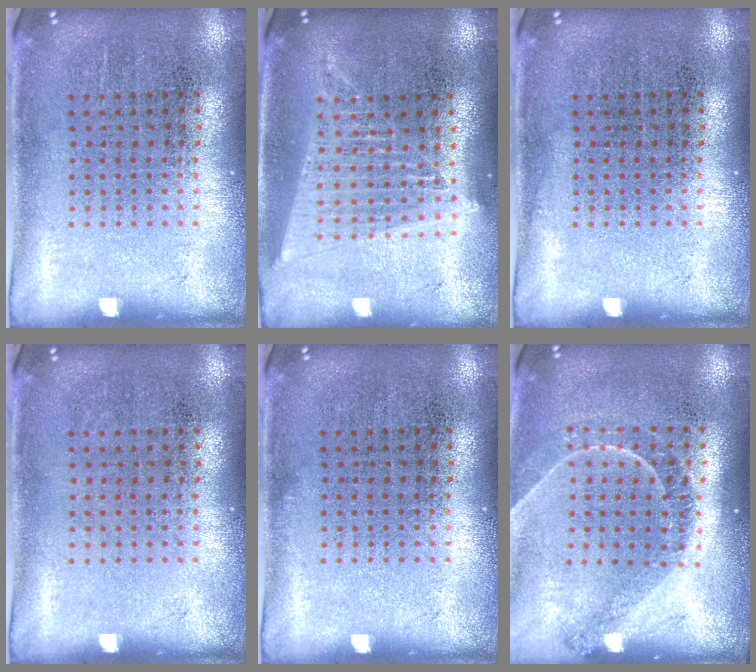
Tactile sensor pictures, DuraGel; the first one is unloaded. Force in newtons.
{"total": 1.7, "press": 1.6, "slide": 0.7}
{"total": 0.0}
{"total": 0.0}
{"total": 0.0}
{"total": 1.2, "press": 1.2, "slide": 0.3}